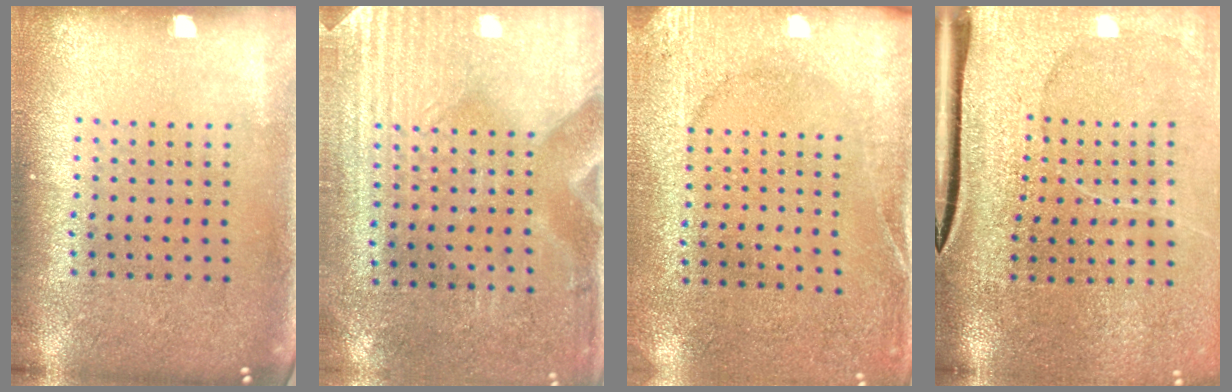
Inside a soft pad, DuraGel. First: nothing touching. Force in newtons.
{"total": 3.0, "press": 2.6, "slide": 1.5}
{"total": 2.7, "press": 2.3, "slide": 1.3}
{"total": 4.0, "press": 3.3, "slide": 2.3}